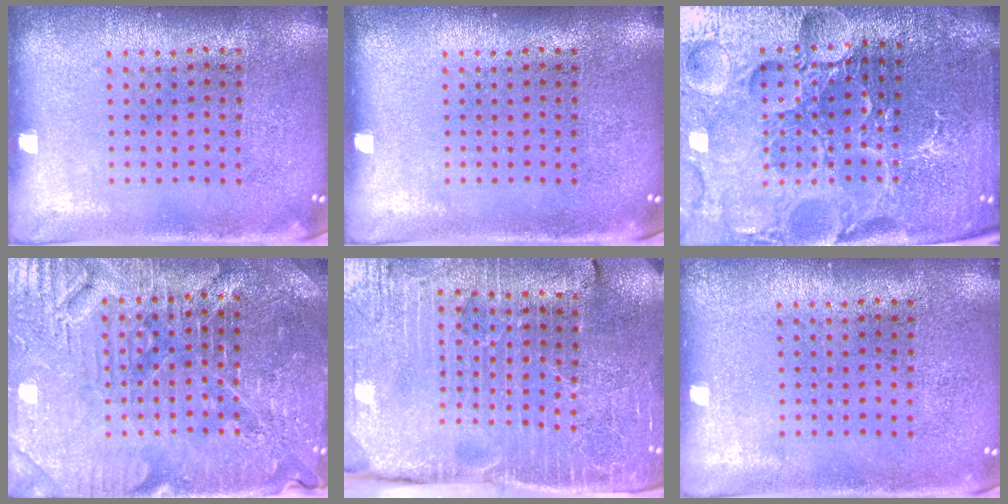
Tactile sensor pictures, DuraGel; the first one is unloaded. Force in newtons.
{"total": 0.0}
{"total": 5.3, "press": 5.0, "slide": 1.7}
{"total": 4.4, "press": 4.2, "slide": 1.3}
{"total": 3.8, "press": 3.7, "slide": 0.4}
{"total": 0.0}